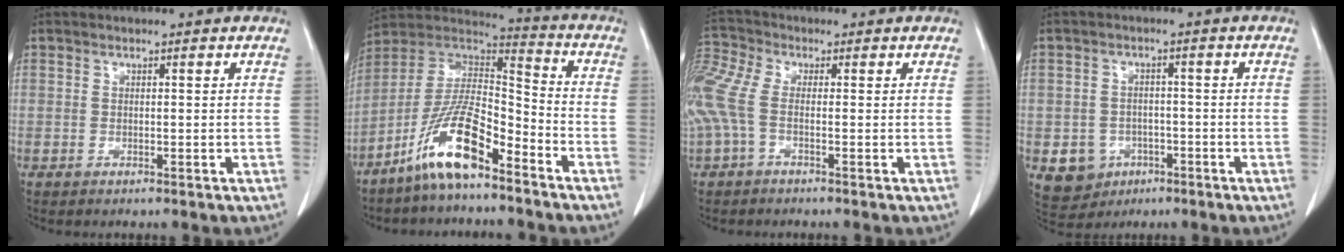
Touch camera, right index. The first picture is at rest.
{"total": 13.3, "force": [-8.7, 2.9, 9.7], "torque": [-0.192, 0.012, -0.162]}
{"total": 8.7, "force": [-1.1, 3.5, 7.9], "torque": [-0.221, 0.026, -0.027]}
{"total": 6.2, "force": [-2.4, 5.5, 1.5], "torque": [-0.026, 0.005, -0.025]}